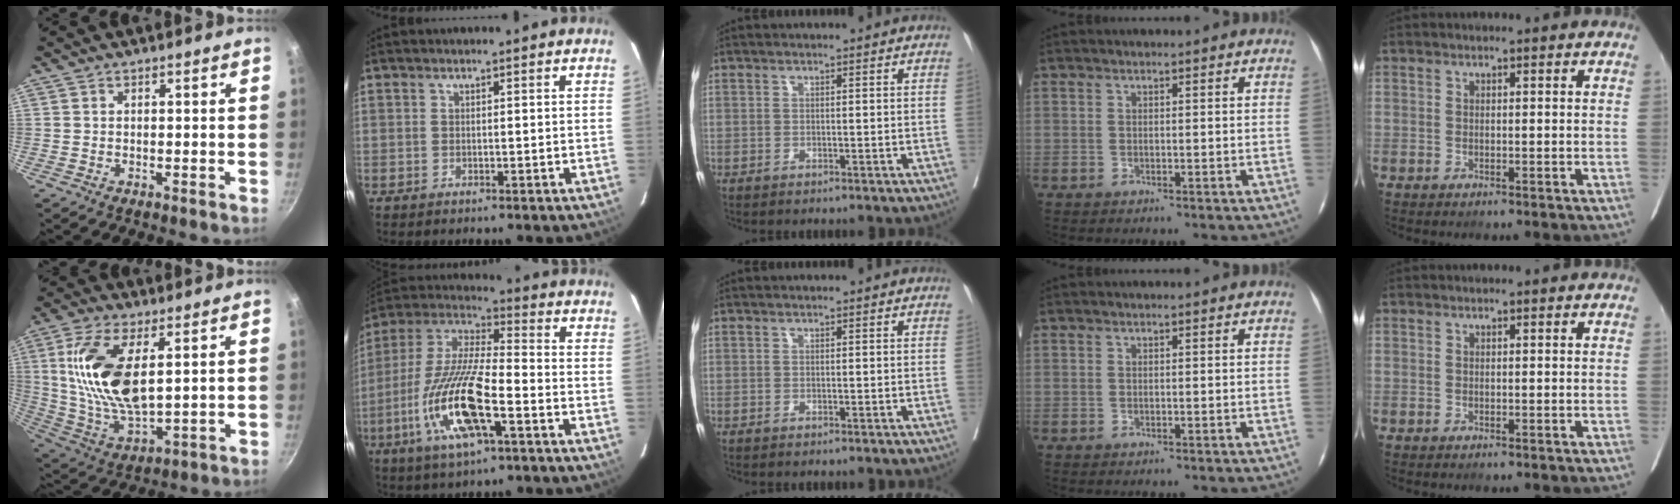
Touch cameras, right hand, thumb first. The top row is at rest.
{"thumb": {"total": 17.6, "force": [4.0, 8.1, 15.1], "torque": [-0.304, -0.018, 0.086]}, "index": {"total": 18.0, "force": [-6.4, 4.1, 16.3], "torque": [-0.348, -0.012, -0.117]}}